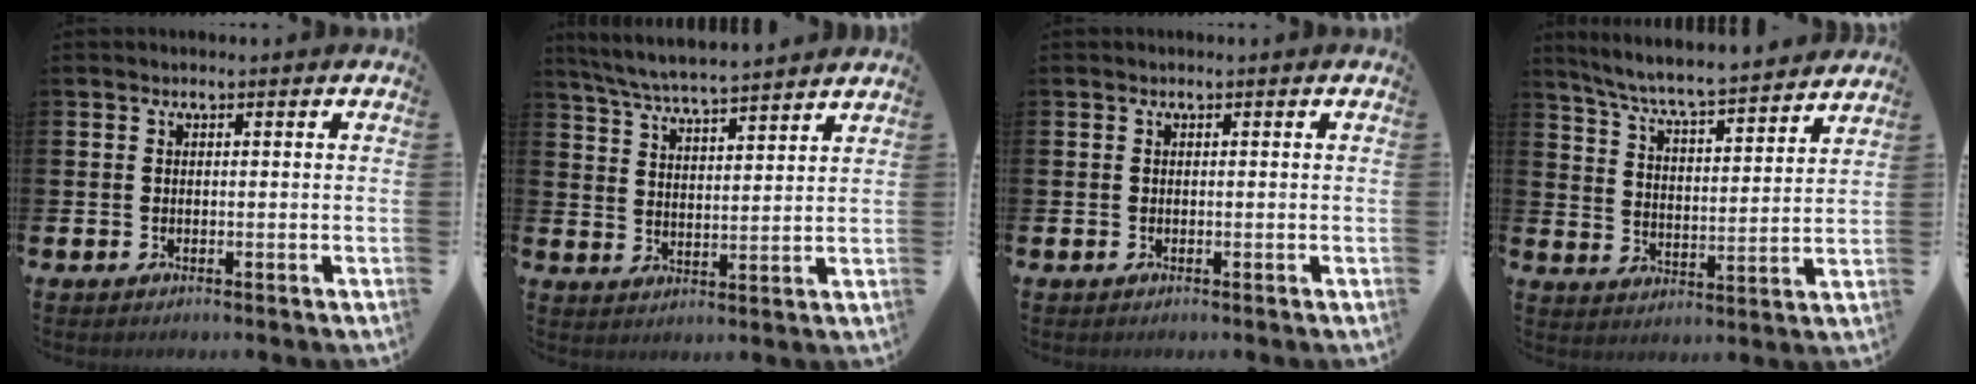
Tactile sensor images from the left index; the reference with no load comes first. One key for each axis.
{"total": 6.2, "fx": 6.0, "fy": -0.1, "fz": 1.4, "tx": -0.050, "ty": -0.039, "tz": 0.106}
{"total": 0.0}
{"total": 7.0, "fx": 6.6, "fy": 0.2, "fz": 2.3, "tx": -0.073, "ty": -0.054, "tz": 0.112}